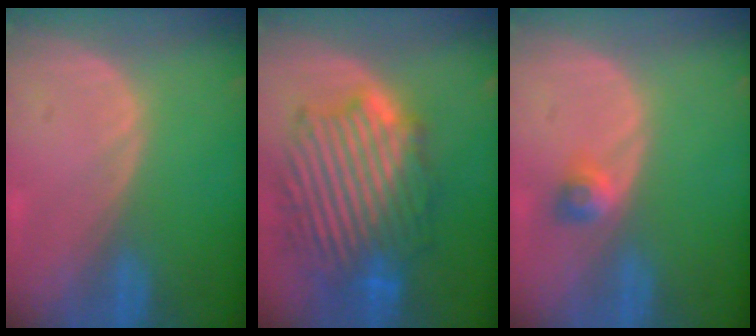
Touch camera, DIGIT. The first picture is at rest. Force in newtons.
{"total": 13.2, "press": 13.2, "slide": 1.1}
{"total": 2.5, "press": 2.2, "slide": 1.3}